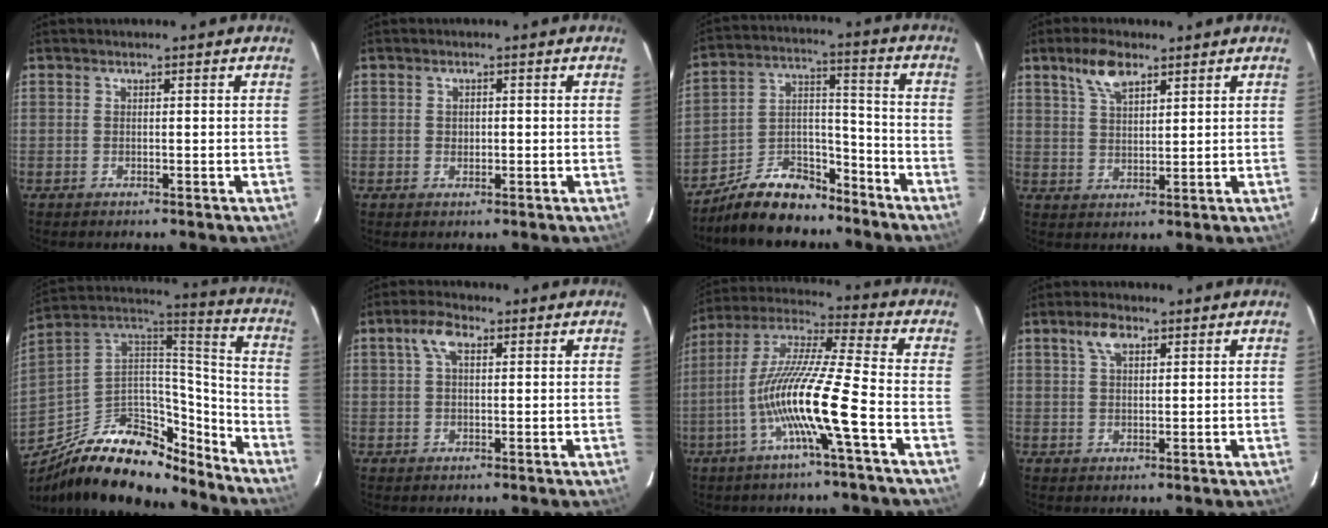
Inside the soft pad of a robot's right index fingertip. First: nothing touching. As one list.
[{"total": 0.7, "force": [0.0, 0.7, 0.2], "torque": [-0.001, 0.001, 0.000]}, {"total": 13.0, "force": [-10.0, 6.2, 5.3], "torque": [-0.108, 0.042, -0.164]}, {"total": 5.9, "force": [4.1, 2.1, 3.6], "torque": [-0.067, 0.009, 0.080]}, {"total": 24.9, "force": [-17.9, 11.0, 13.5], "torque": [-0.246, 0.026, -0.279]}, {"total": 4.0, "force": [1.8, 1.8, 3.1], "torque": [-0.060, 0.013, 0.033]}, {"total": 14.7, "force": [-5.8, -1.1, 13.5], "torque": [-0.254, -0.009, -0.118]}, {"total": 3.5, "force": [2.2, 1.5, 2.3], "torque": [-0.043, 0.009, 0.041]}]